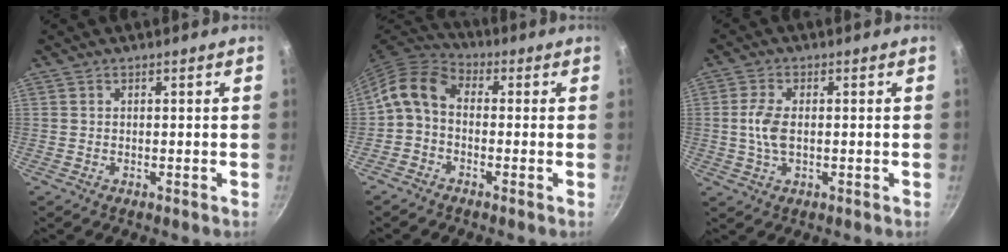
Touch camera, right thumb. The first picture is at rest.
{"total": 7.7, "force": [-1.2, 5.6, 5.2], "torque": [-0.101, 0.039, -0.043]}
{"total": 5.4, "force": [0.0, 2.9, 4.6], "torque": [-0.094, 0.006, -0.003]}